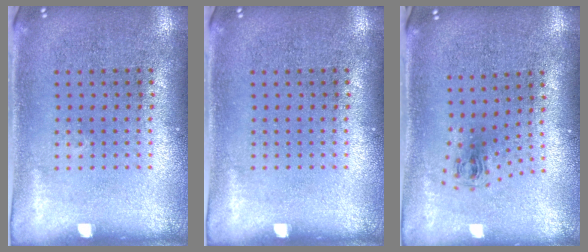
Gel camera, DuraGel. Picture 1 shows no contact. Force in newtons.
{"total": 0.0}
{"total": 0.7, "press": 0.4, "slide": 0.6}